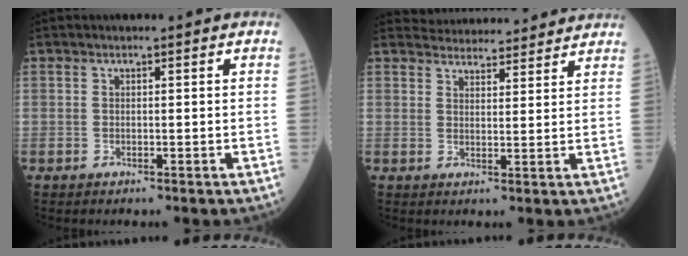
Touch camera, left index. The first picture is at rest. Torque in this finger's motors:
{"motor_torque": [-0.73, -1.41, -0.06, -0.07]}